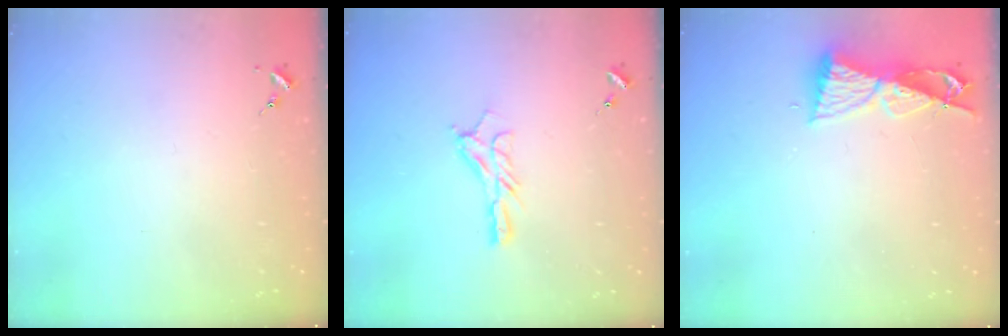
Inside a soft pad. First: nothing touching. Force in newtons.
{"total": 9.5, "press": 9.5, "slide": 0.4}
{"total": 8.7, "press": 8.6, "slide": 1.0}